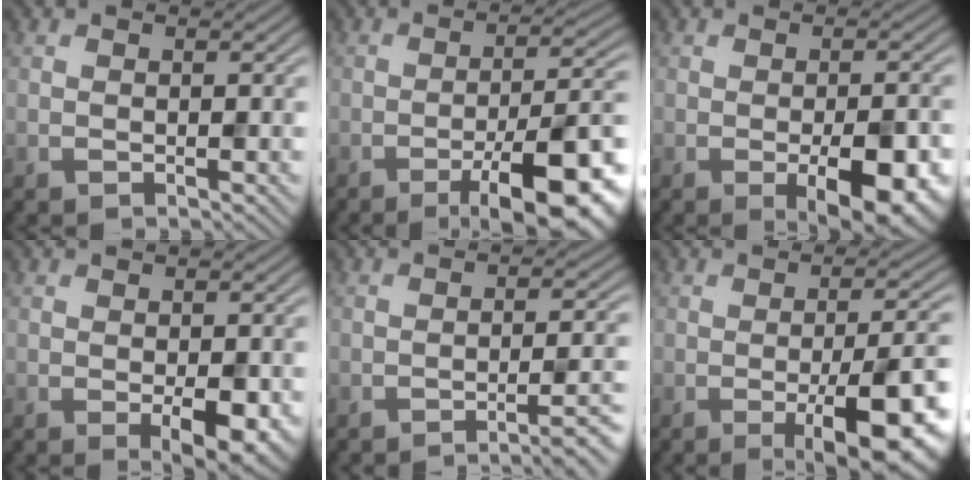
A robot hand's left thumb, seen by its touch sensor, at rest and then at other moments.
{"total": 12.3, "force": [-6.6, 3.0, 9.9], "torque": [-0.139, 0.010, -0.097]}
{"total": 6.9, "force": [-2.3, 2.5, 6.0], "torque": [-0.085, -0.010, -0.026]}
{"total": 3.1, "force": [-0.6, 1.4, 2.7], "torque": [-0.043, -0.011, -0.007]}
{"total": 6.0, "force": [-3.6, 1.0, 4.7], "torque": [-0.065, 0.008, -0.059]}
{"total": 10.4, "force": [-3.7, 2.8, 9.3], "torque": [-0.129, -0.004, -0.053]}